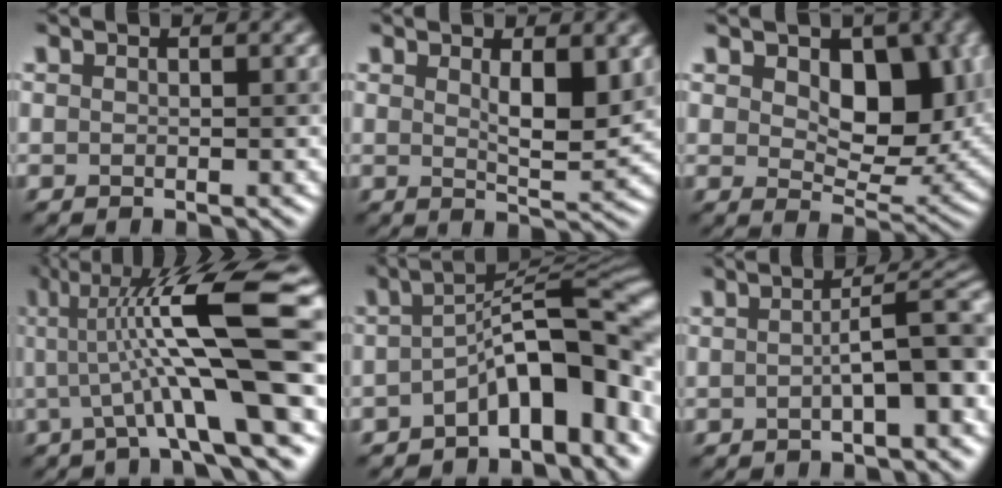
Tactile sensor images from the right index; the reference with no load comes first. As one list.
[{"total": 3.3, "force": [1.3, 0.8, 2.9], "torque": [-0.048, -0.003, 0.027]}, {"total": 7.6, "force": [1.8, 4.7, 5.6], "torque": [-0.080, -0.009, 0.033]}, {"total": 11.9, "force": [1.2, 2.2, 11.6], "torque": [-0.177, 0.026, 0.022]}, {"total": 9.2, "force": [-3.2, 3.2, 8.0], "torque": [-0.098, 0.021, -0.061]}, {"total": 5.4, "force": [-0.7, 1.4, 5.2], "torque": [-0.068, 0.018, -0.009]}]